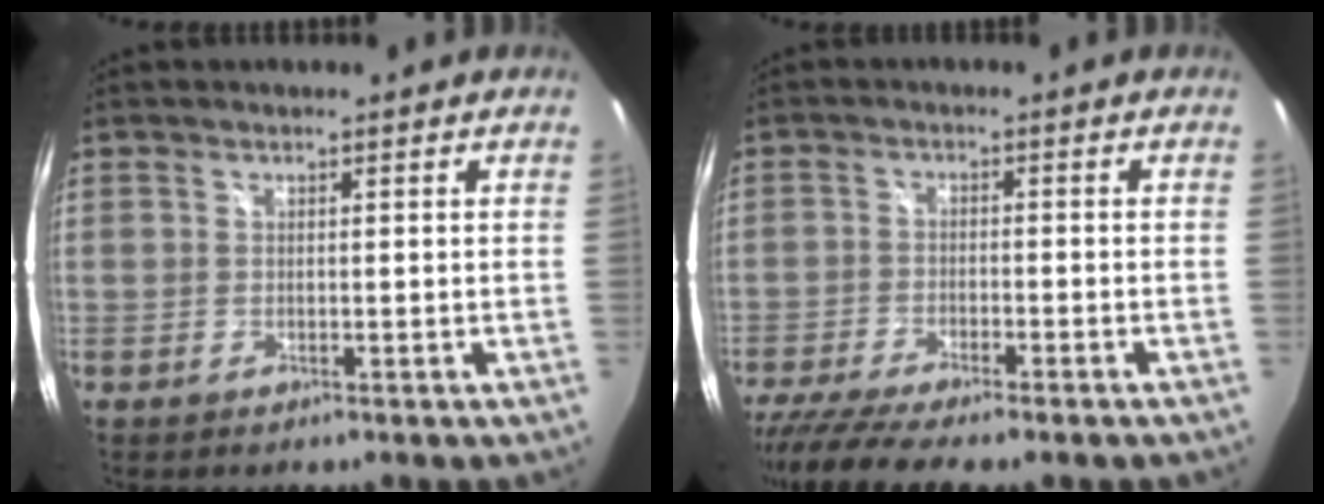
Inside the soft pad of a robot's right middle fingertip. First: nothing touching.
{"total": 11.2, "force": [-9.4, 1.4, 5.9], "torque": [-0.135, -0.038, -0.157]}